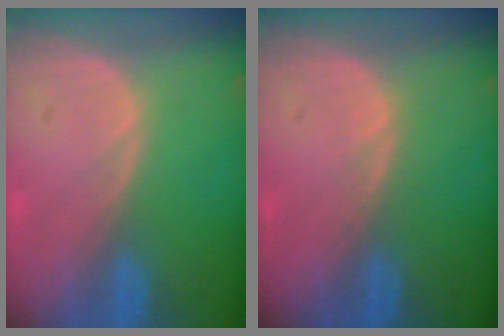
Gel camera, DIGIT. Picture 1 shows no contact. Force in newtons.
{"total": 0.5, "press": 0.5, "slide": 0.1}